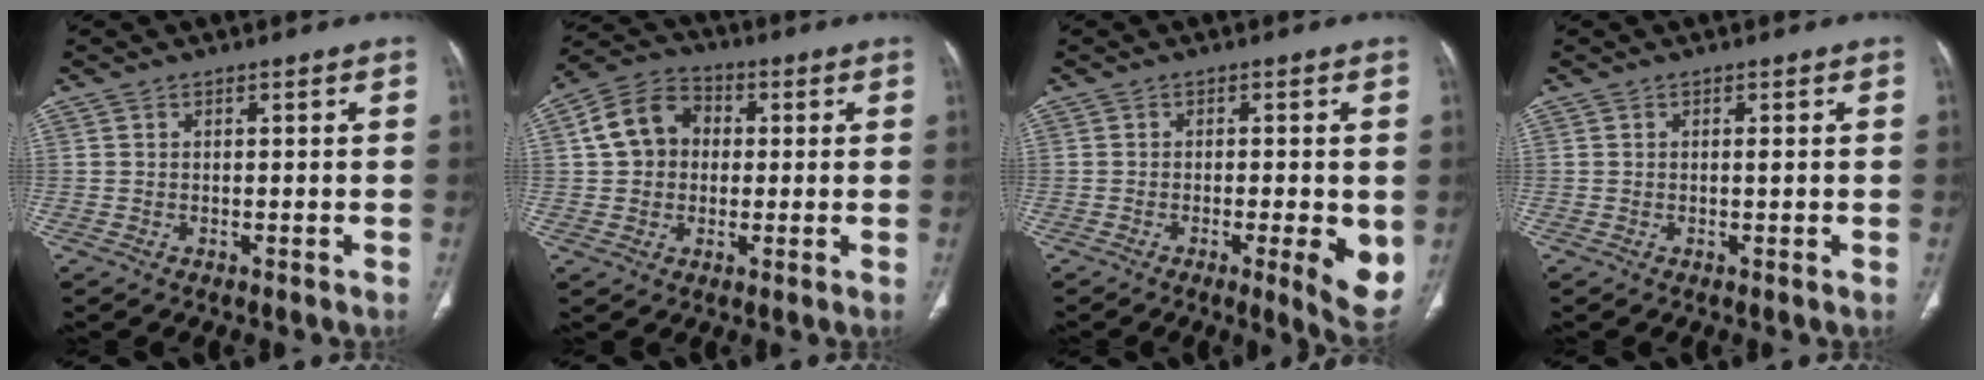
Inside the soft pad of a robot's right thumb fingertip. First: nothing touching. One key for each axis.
{"total": 9.8, "fx": 1.1, "fy": 8.2, "fz": 5.3, "tx": -0.082, "ty": 0.022, "tz": 0.008}
{"total": 7.6, "fx": -1.5, "fy": 1.8, "fz": 7.3, "tx": -0.097, "ty": -0.016, "tz": -0.021}
{"total": 0.9, "fx": 0.1, "fy": 0.1, "fz": 0.9, "tx": -0.019, "ty": -0.001, "tz": 0.002}